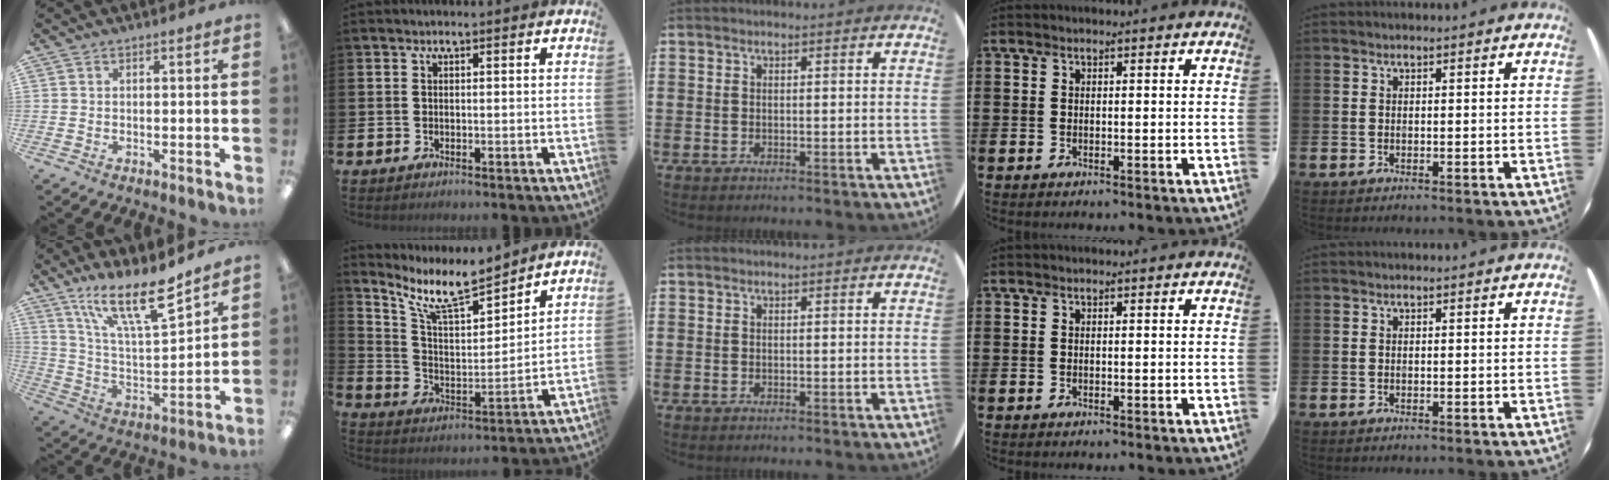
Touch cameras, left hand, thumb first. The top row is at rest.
{"thumb": {"total": 18.8, "force": [13.5, 5.2, 12.1], "torque": [-0.212, -0.078, 0.226]}, "index": {"total": 9.5, "force": [8.3, 2.1, 4.1], "torque": [-0.110, -0.049, 0.148]}}